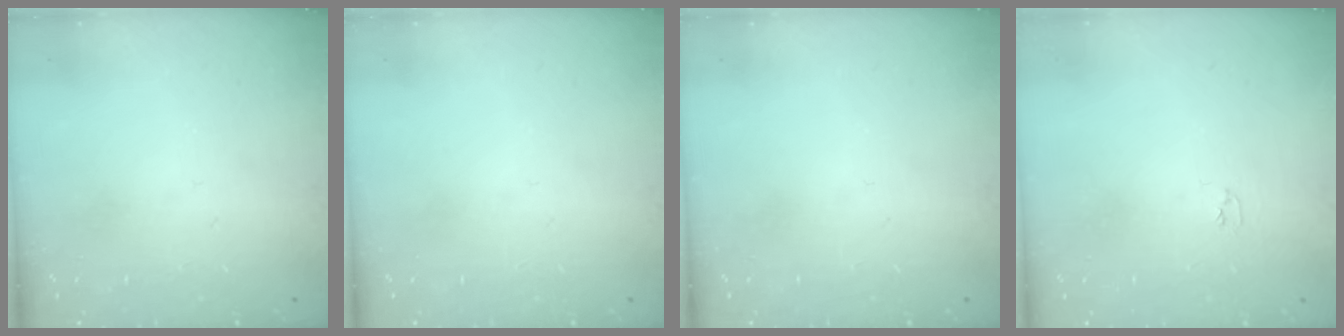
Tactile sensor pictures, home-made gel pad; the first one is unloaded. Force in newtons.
{"total": 0.0}
{"total": 0.0}
{"total": 2.9, "press": 2.9, "slide": 0.4}